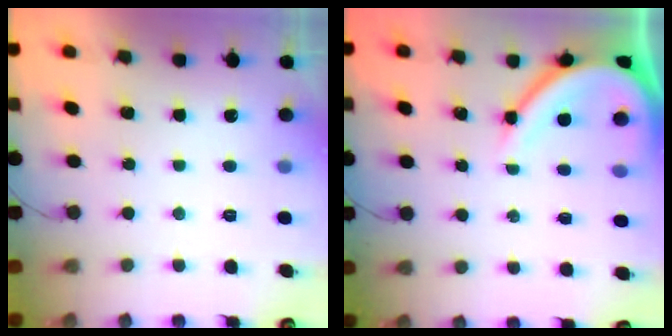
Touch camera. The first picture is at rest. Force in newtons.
{"total": 10.1, "press": 10.1, "slide": 1.1}